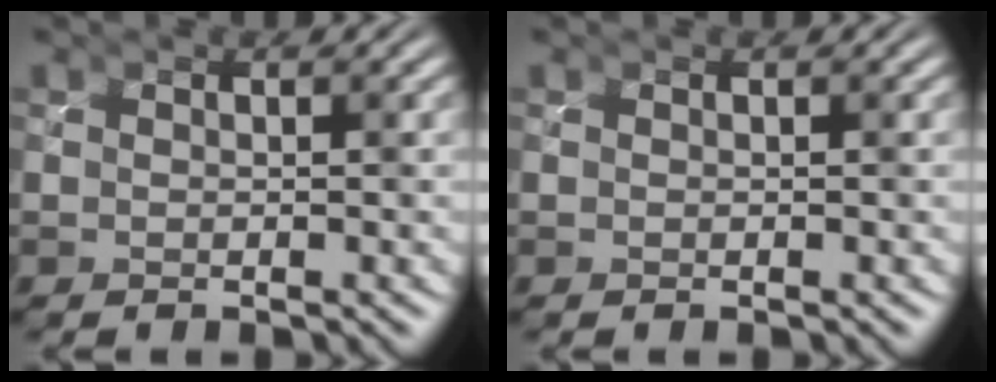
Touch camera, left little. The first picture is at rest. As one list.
[{"total": 0.0}]